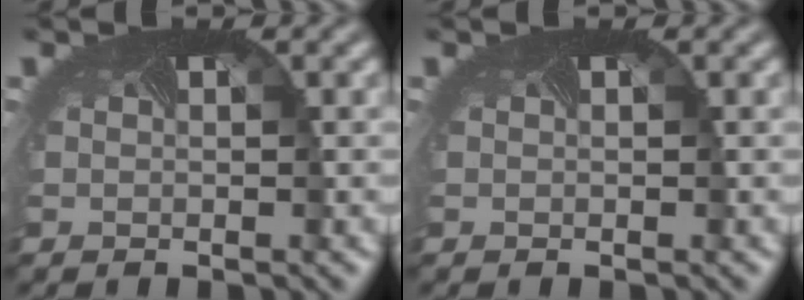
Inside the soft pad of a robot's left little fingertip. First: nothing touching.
{"total": 0.0}